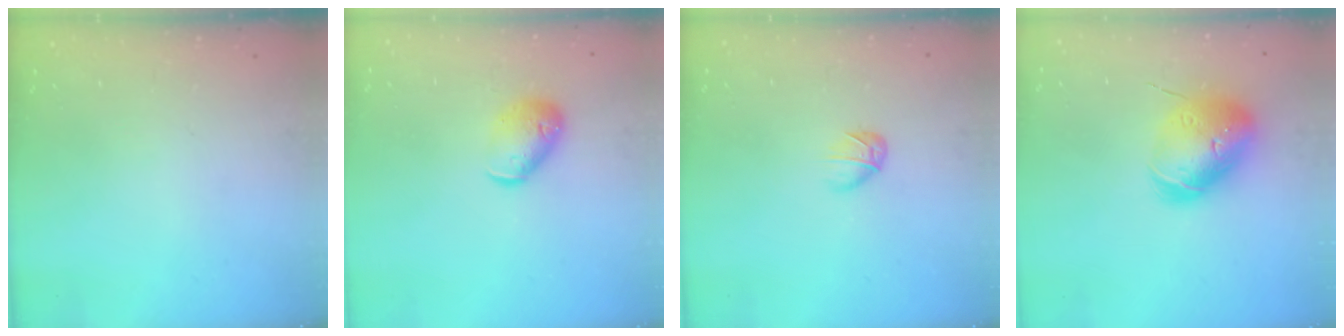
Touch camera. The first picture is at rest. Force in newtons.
{"total": 10.0, "press": 9.9, "slide": 1.5}
{"total": 3.3, "press": 3.2, "slide": 0.9}
{"total": 15.1, "press": 14.9, "slide": 2.3}